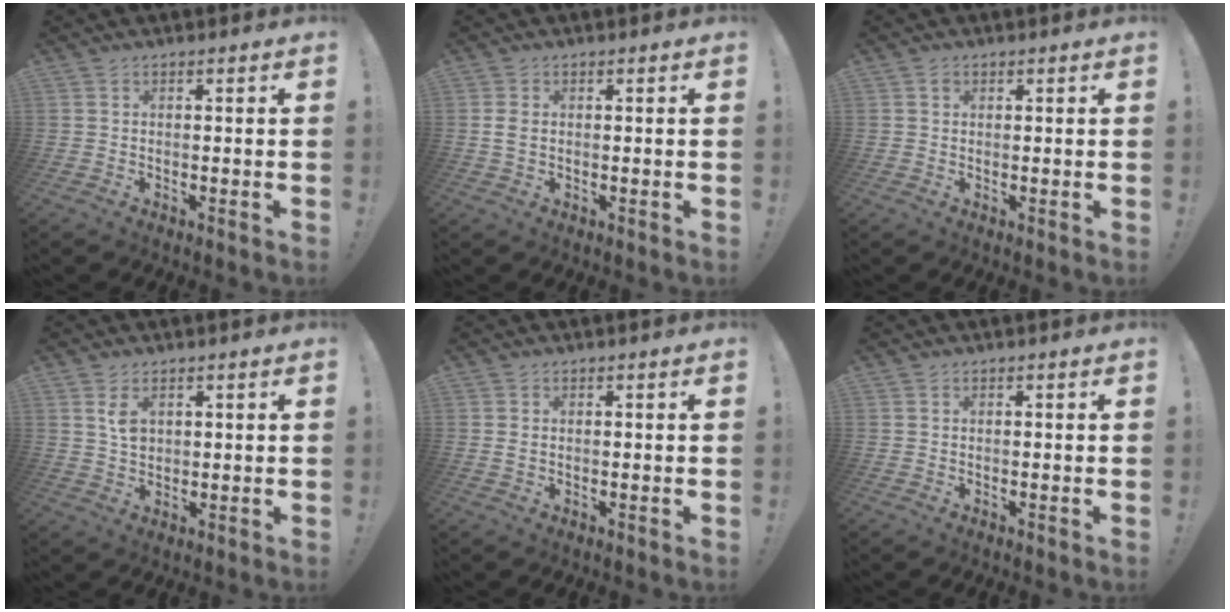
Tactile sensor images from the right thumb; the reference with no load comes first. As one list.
[{"total": 2.4, "force": [0.2, 1.5, 1.8], "torque": [-0.036, 0.000, 0.002]}, {"total": 0.8, "force": [0.4, 0.7, 0.1], "torque": [0.004, 0.000, 0.007]}, {"total": 4.2, "force": [1.6, 2.6, 2.9], "torque": [-0.043, -0.006, 0.026]}, {"total": 0.9, "force": [0.3, 0.5, 0.7], "torque": [-0.009, 0.001, 0.004]}, {"total": 0.0}]